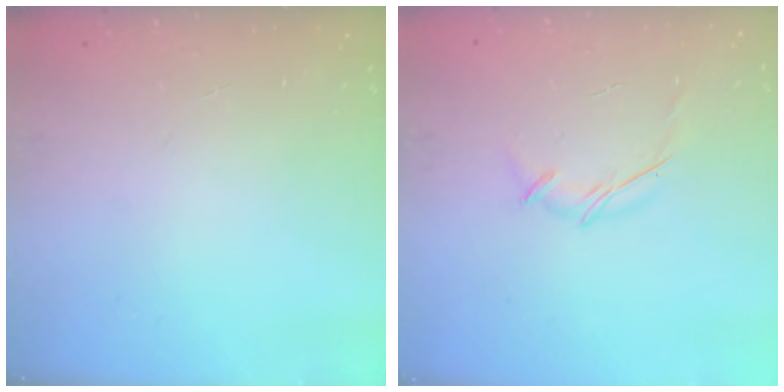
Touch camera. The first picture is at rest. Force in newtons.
{"total": 5.3, "press": 5.2, "slide": 0.9}